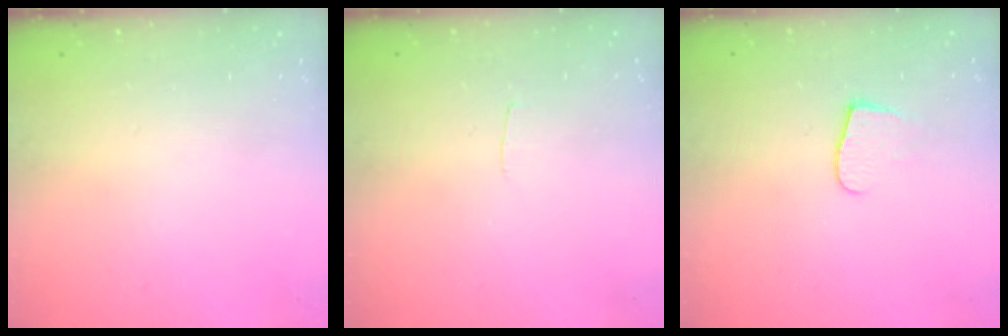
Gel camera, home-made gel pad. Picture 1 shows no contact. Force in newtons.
{"total": 2.0, "press": 2.0, "slide": 0.2}
{"total": 5.4, "press": 5.4, "slide": 0.5}